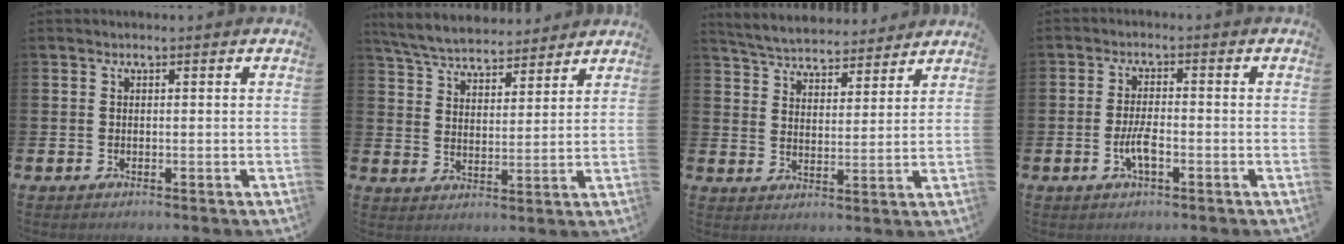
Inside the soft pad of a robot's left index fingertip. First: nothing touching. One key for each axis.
{"total": 6.0, "fx": 5.8, "fy": 1.2, "fz": 0.9, "tx": -0.046, "ty": -0.030, "tz": 0.103}
{"total": 5.3, "fx": 5.2, "fy": 1.0, "fz": 0.2, "tx": -0.032, "ty": -0.033, "tz": 0.092}
{"total": 3.6, "fx": -1.2, "fy": 1.2, "fz": 3.2, "tx": -0.068, "ty": 0.005, "tz": -0.023}